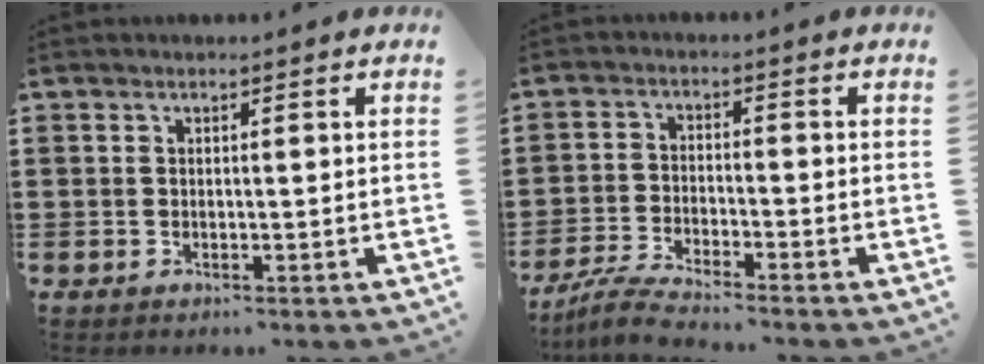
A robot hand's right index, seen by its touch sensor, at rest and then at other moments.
{"total": 4.4, "force": [-4.2, -0.5, 1.2], "torque": [-0.035, -0.011, -0.085]}